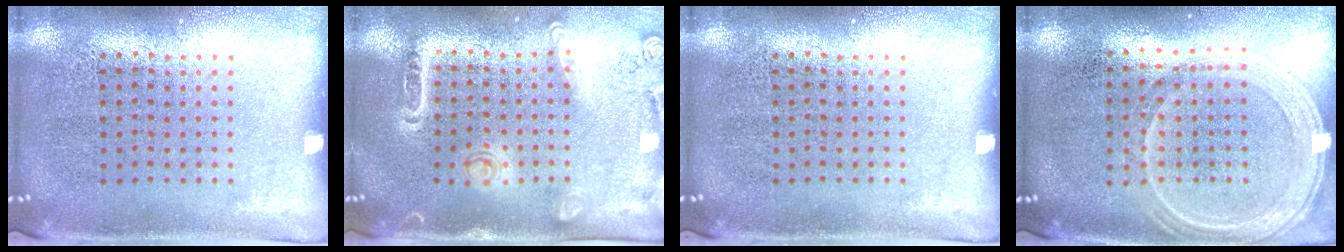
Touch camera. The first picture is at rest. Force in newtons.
{"total": 1.7, "press": 1.5, "slide": 0.8}
{"total": 0.0}
{"total": 1.2, "press": 1.2, "slide": 0.2}